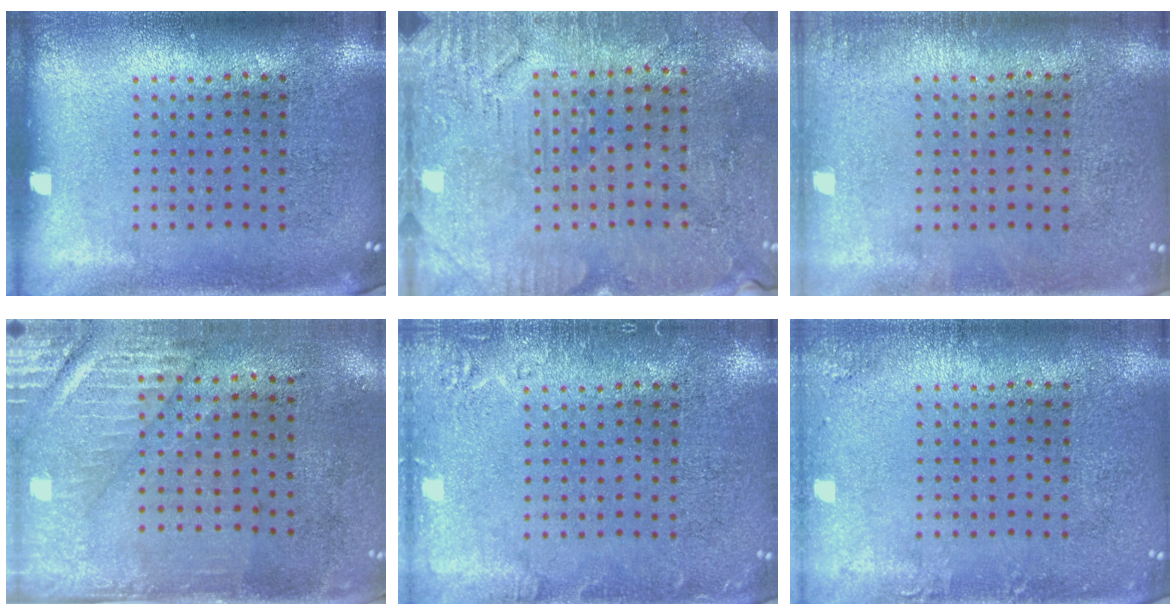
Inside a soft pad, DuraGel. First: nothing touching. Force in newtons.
{"total": 3.0, "press": 2.8, "slide": 0.9}
{"total": 0.7, "press": 0.7, "slide": 0.1}
{"total": 2.9, "press": 2.4, "slide": 1.6}
{"total": 2.0, "press": 2.0, "slide": 0.4}
{"total": 1.3, "press": 1.3, "slide": 0.0}